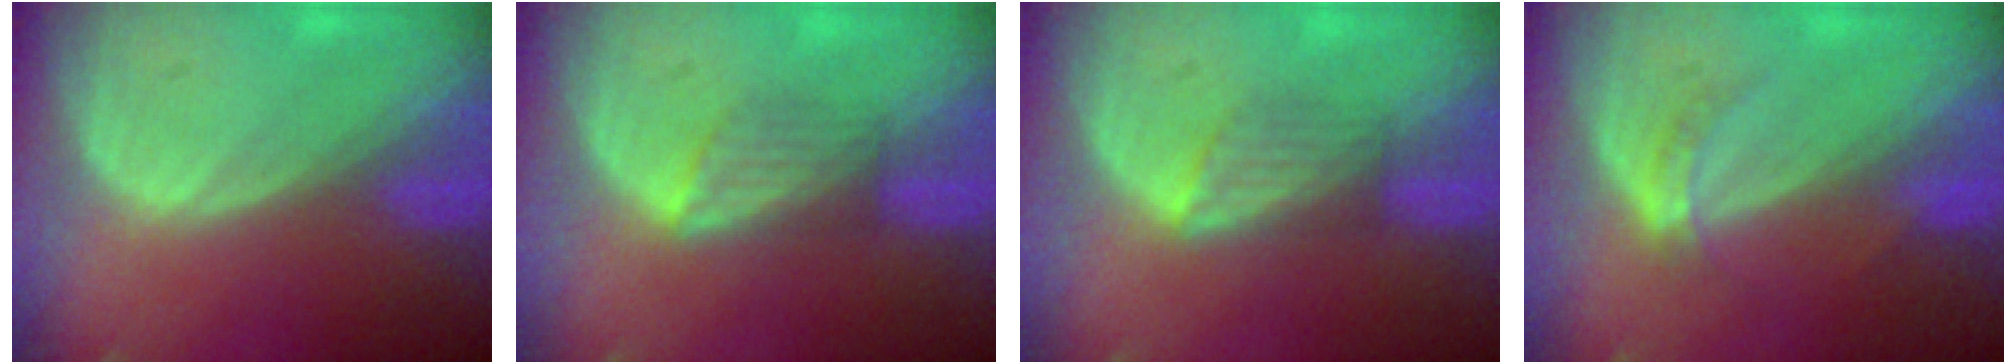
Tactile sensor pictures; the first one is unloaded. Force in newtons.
{"total": 3.7, "press": 3.5, "slide": 1.3}
{"total": 3.7, "press": 3.5, "slide": 1.3}
{"total": 2.8, "press": 2.5, "slide": 1.3}